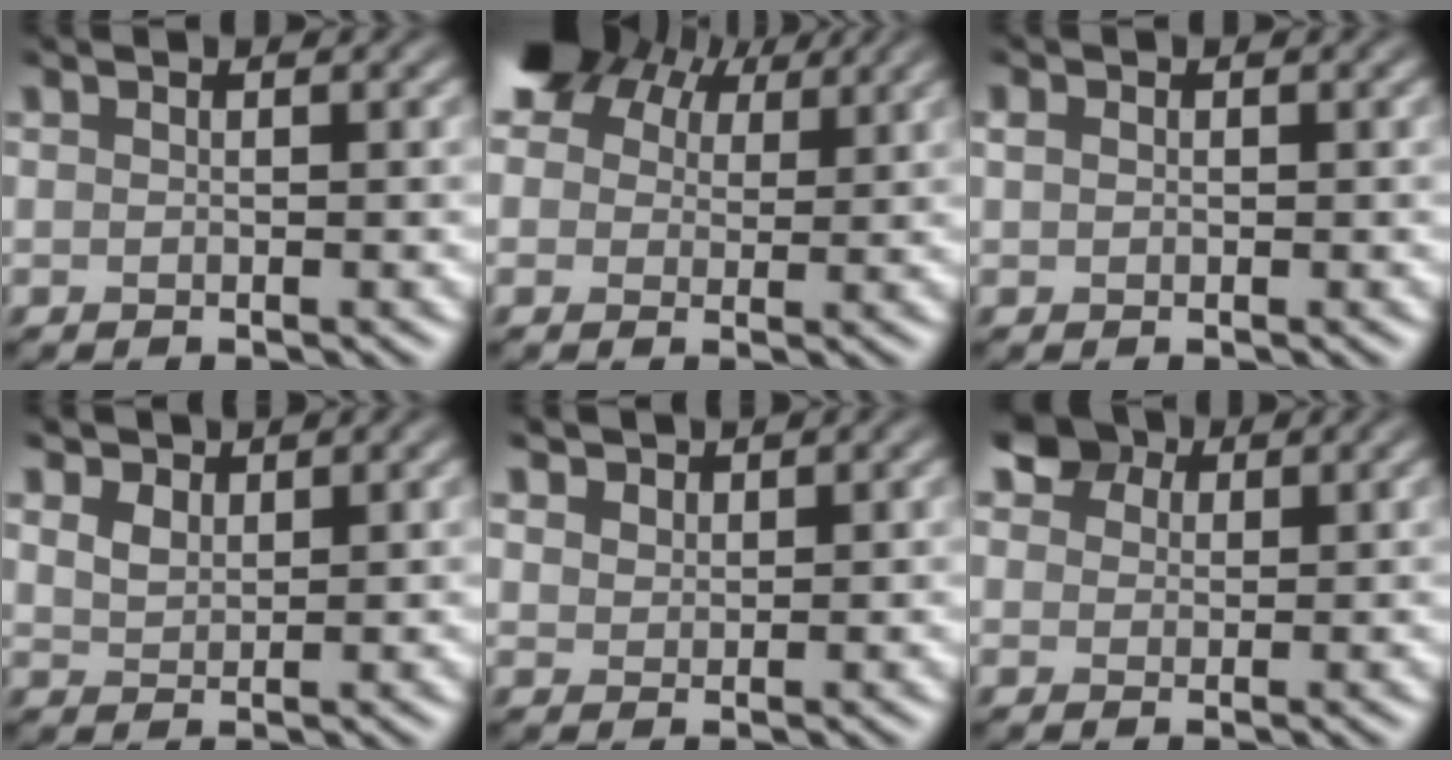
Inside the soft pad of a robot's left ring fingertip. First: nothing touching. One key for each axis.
{"total": 8.2, "fx": 4.8, "fy": 4.9, "fz": 4.4, "tx": -0.099, "ty": 0.014, "tz": 0.072}
{"total": 0.6, "fx": -0.1, "fy": 0.6, "fz": 0.2, "tx": -0.005, "ty": 0.000, "tz": -0.004}
{"total": 2.3, "fx": 1.5, "fy": 1.3, "fz": 1.0, "tx": -0.033, "ty": -0.010, "tz": 0.030}
{"total": 2.1, "fx": 1.7, "fy": 1.1, "fz": 0.6, "tx": -0.023, "ty": -0.011, "tz": 0.037}
{"total": 4.2, "fx": 2.7, "fy": 2.7, "fz": 1.8, "tx": -0.045, "ty": -0.010, "tz": 0.049}